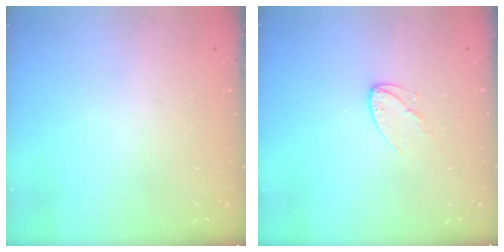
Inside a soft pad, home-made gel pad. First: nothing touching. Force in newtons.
{"total": 5.3, "press": 5.3, "slide": 0.5}